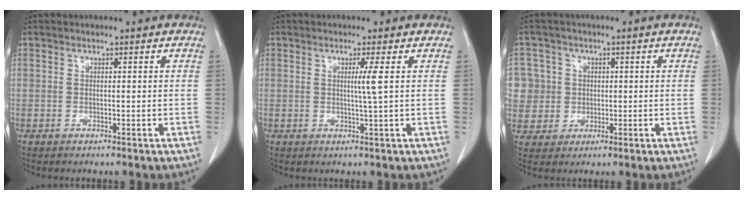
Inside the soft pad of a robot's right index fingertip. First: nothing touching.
{"total": 2.5, "force": [0.5, -0.9, 2.3], "torque": [-0.043, -0.007, 0.010]}
{"total": 10.2, "force": [1.0, 10.1, 1.3], "torque": [-0.061, 0.041, 0.037]}